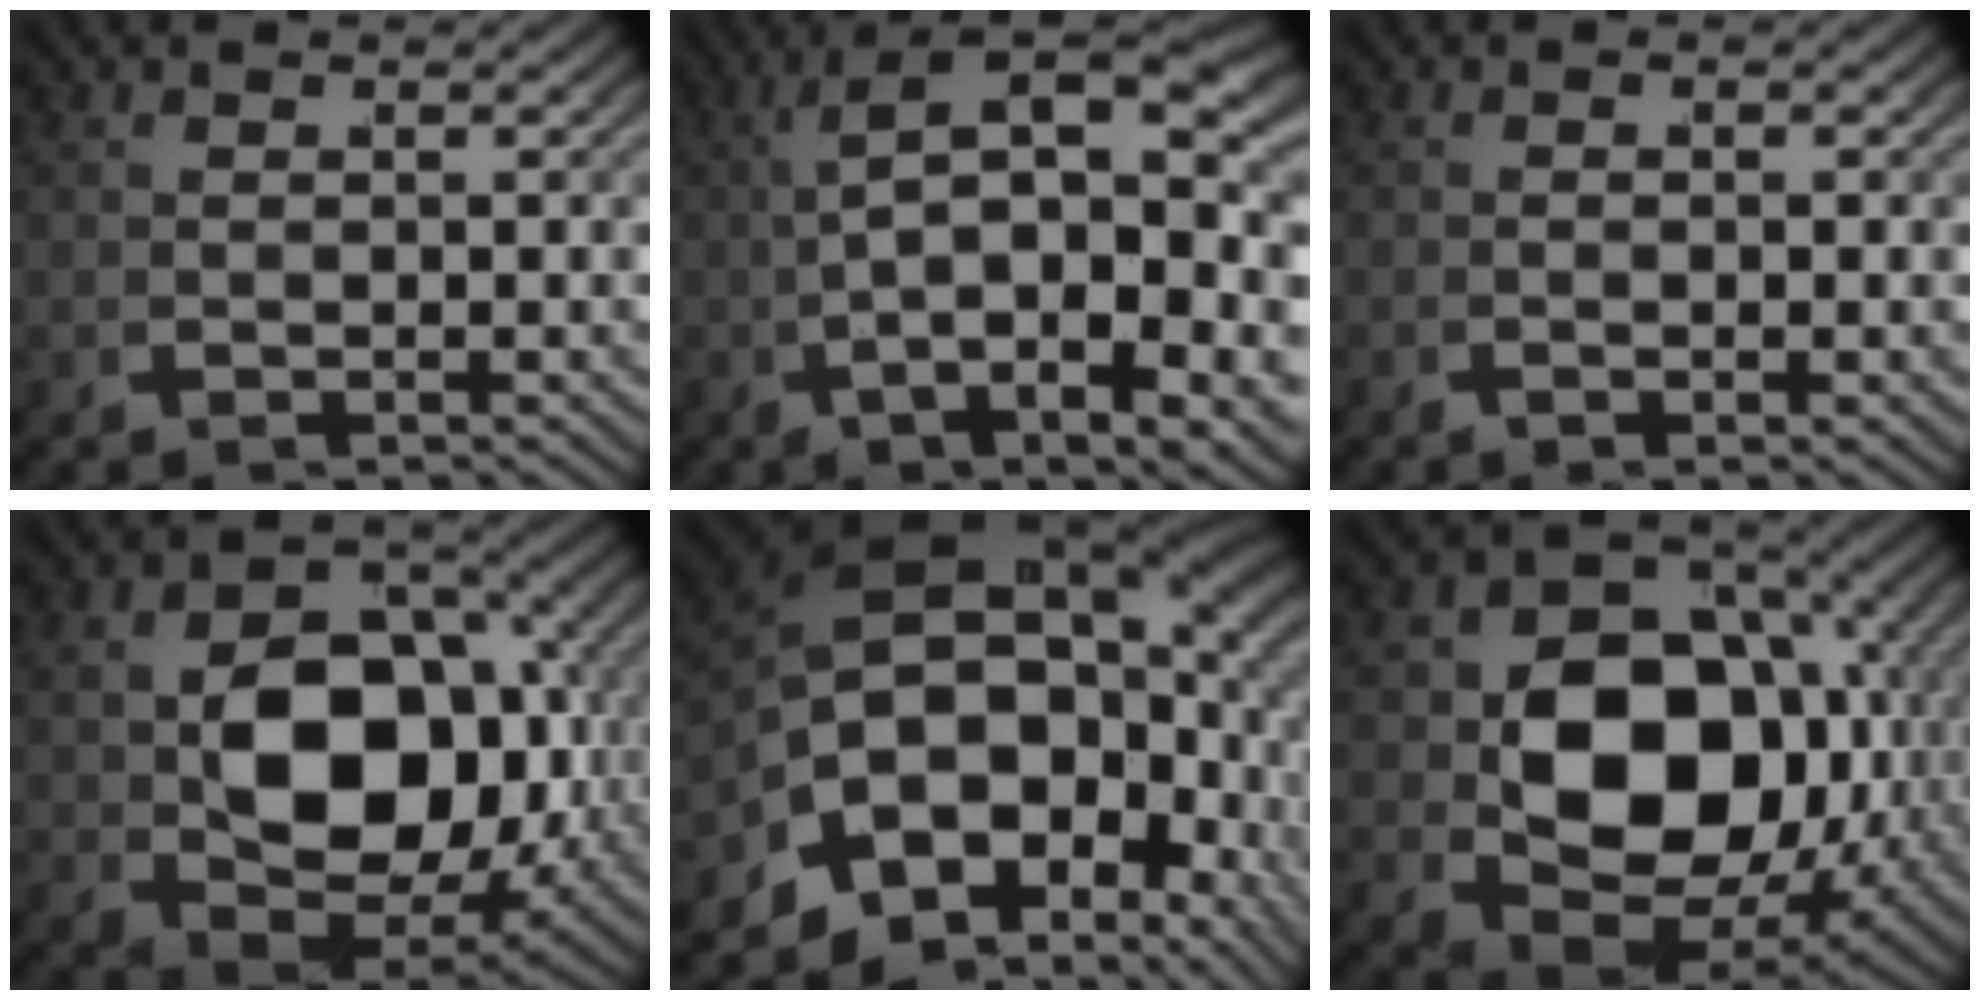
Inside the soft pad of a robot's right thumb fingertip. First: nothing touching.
{"total": 14.4, "force": [0.7, 7.0, 12.6], "torque": [-0.205, -0.022, 0.015]}
{"total": 0.8, "force": [-0.7, -0.2, 0.3], "torque": [0.004, 0.002, -0.024]}
{"total": 13.4, "force": [0.2, 9.1, 9.8], "torque": [-0.184, -0.035, 0.011]}
{"total": 20.1, "force": [0.4, 13.5, 14.9], "torque": [-0.255, -0.020, -0.005]}
{"total": 16.7, "force": [-0.1, 11.7, 12.0], "torque": [-0.228, -0.050, 0.008]}